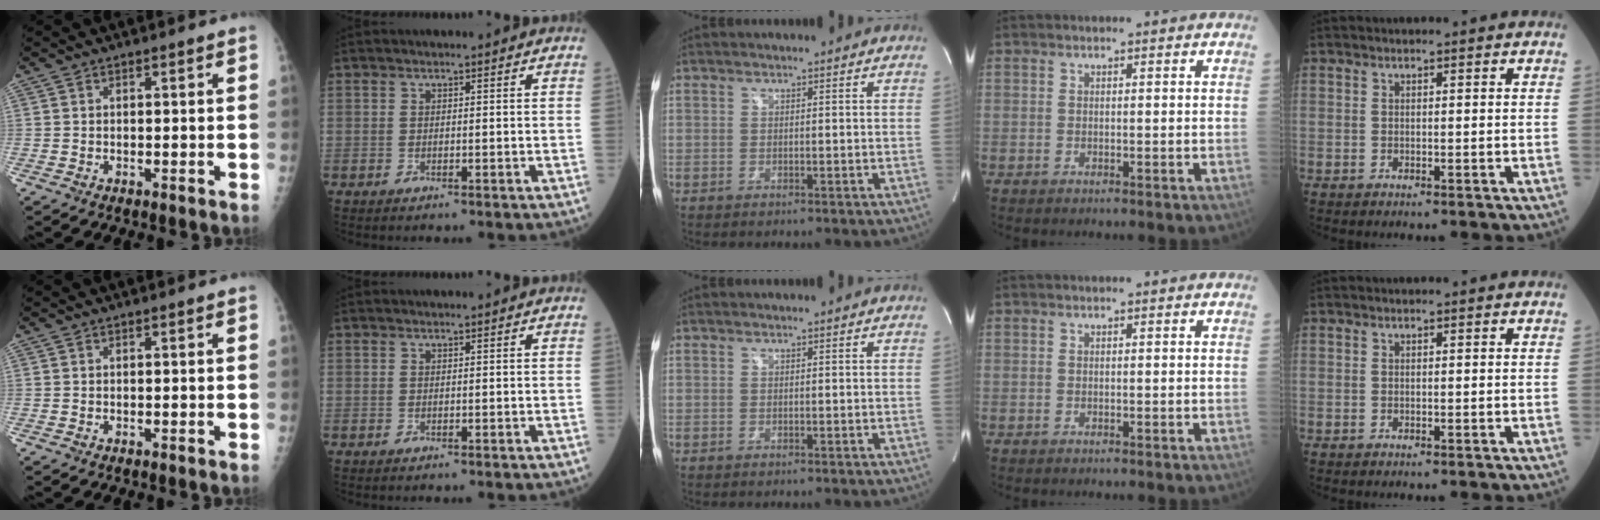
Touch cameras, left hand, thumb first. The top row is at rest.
{}